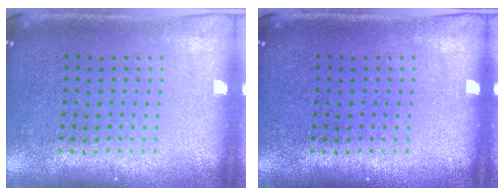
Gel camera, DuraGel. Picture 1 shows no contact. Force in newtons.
{"total": 0.0}